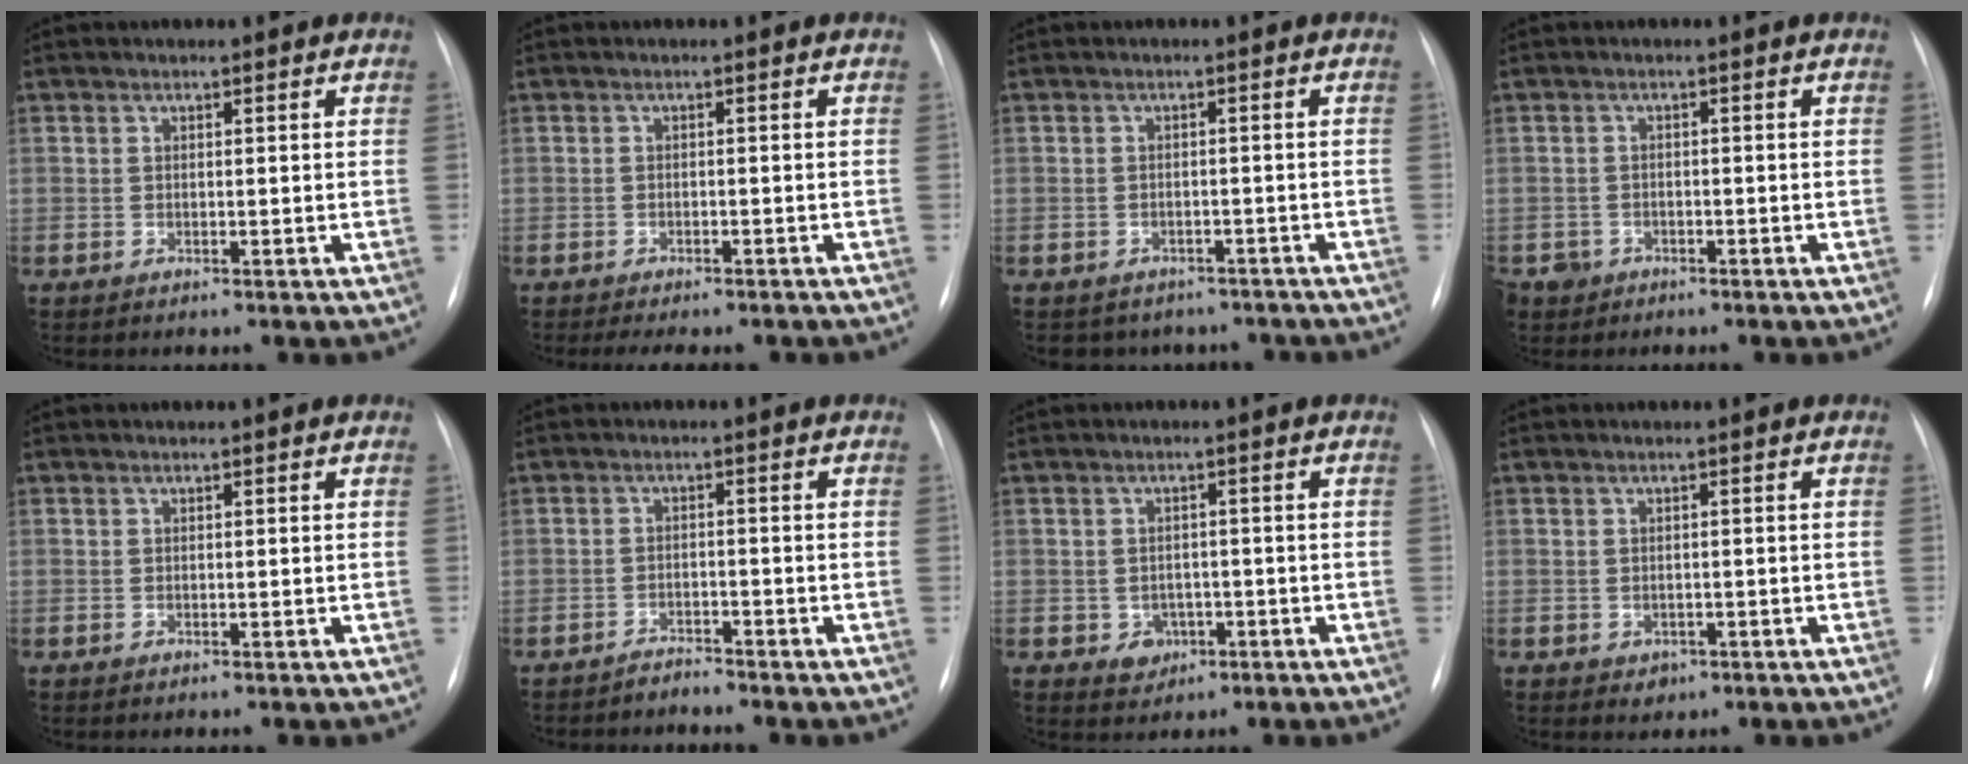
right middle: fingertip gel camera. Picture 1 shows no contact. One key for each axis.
{"total": 7.2, "fx": -6.1, "fy": 2.0, "fz": 3.1, "tx": -0.037, "ty": 0.000, "tz": -0.074}
{"total": 7.1, "fx": -5.9, "fy": 3.9, "fz": 0.5, "tx": 0.001, "ty": 0.018, "tz": -0.061}
{"total": 3.5, "fx": -2.1, "fy": 2.8, "fz": -0.1, "tx": 0.004, "ty": 0.006, "tz": -0.036}
{"total": 0.0}
{"total": 1.7, "fx": -1.6, "fy": -0.1, "fz": -0.5, "tx": 0.012, "ty": -0.007, "tz": -0.024}
{"total": 3.1, "fx": -1.1, "fy": 2.6, "fz": 1.1, "tx": -0.009, "ty": 0.007, "tz": -0.008}
{"total": 1.5, "fx": -0.7, "fy": 1.3, "fz": 0.5, "tx": -0.003, "ty": 0.003, "tz": -0.004}